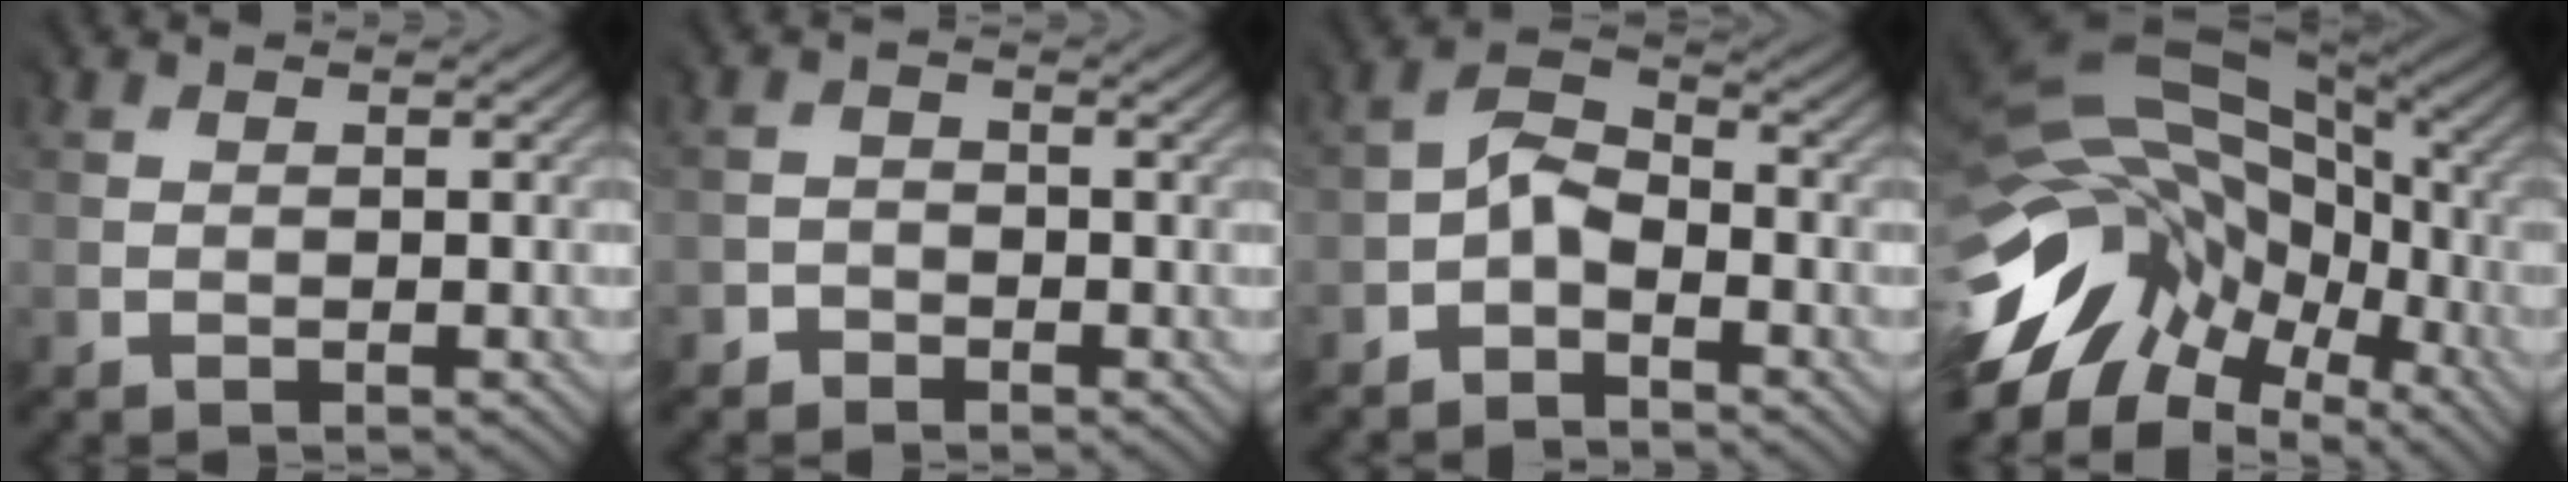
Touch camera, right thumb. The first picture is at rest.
{"total": 1.6, "force": [-1.2, 0.7, -0.6], "torque": [0.014, 0.003, -0.030]}
{"total": 4.1, "force": [-2.3, 2.2, 2.5], "torque": [-0.050, 0.011, -0.060]}
{"total": 16.4, "force": [-5.3, 11.3, 10.8], "torque": [-0.238, -0.007, -0.093]}